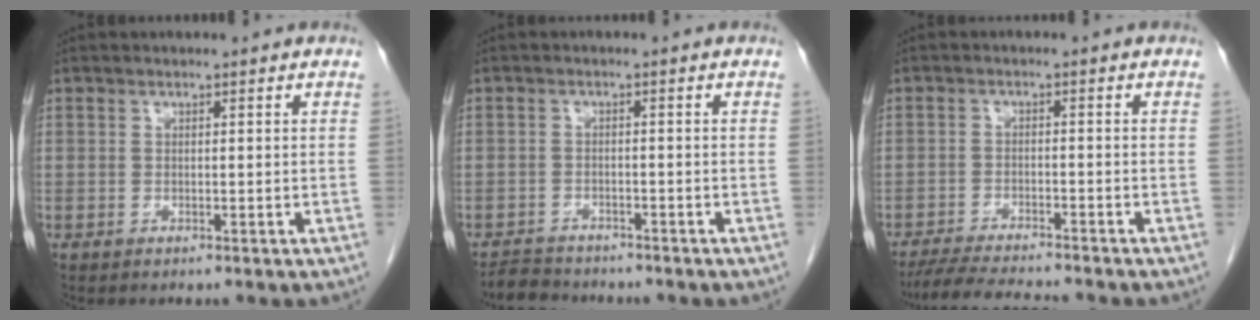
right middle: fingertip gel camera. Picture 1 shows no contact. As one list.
[{"total": 3.9, "force": [-3.7, 1.2, 0.1], "torque": [-0.008, -0.009, -0.063]}, {"total": 8.9, "force": [-8.1, 0.4, 3.6], "torque": [-0.059, -0.016, -0.131]}]